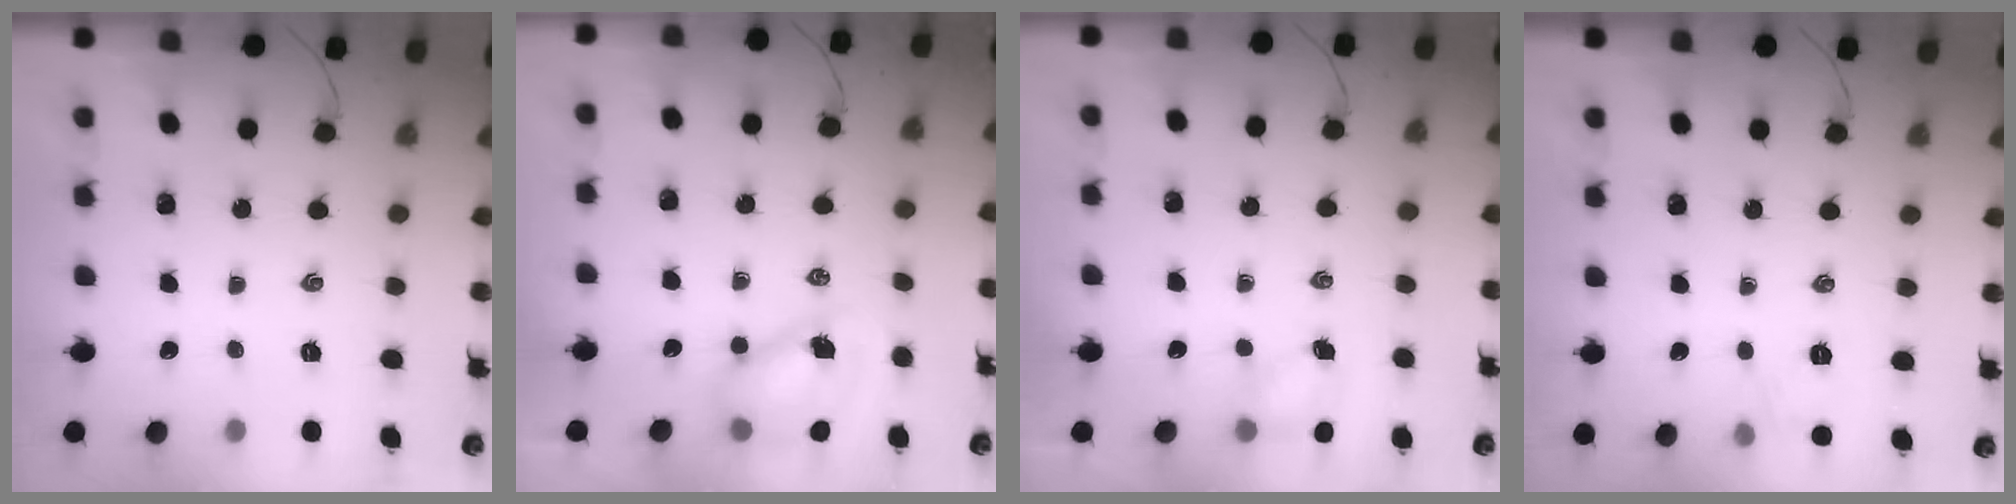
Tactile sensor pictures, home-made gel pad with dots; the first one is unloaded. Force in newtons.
{"total": 8.2, "press": 8.0, "slide": 1.6}
{"total": 4.9, "press": 4.8, "slide": 1.2}
{"total": 4.1, "press": 3.9, "slide": 1.4}